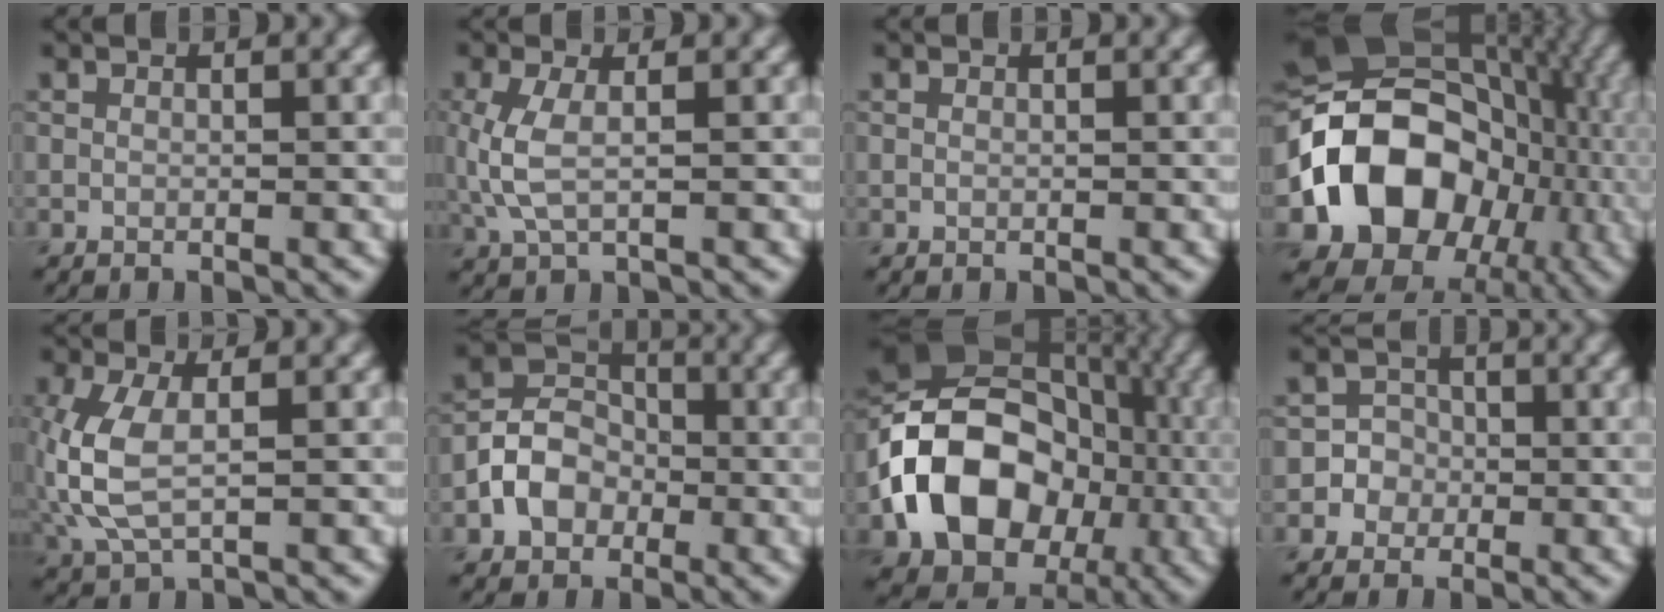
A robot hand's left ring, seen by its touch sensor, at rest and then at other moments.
{"total": 3.6, "force": [0.2, 1.5, 3.2], "torque": [-0.088, 0.000, 0.003]}
{"total": 0.0}
{"total": 15.6, "force": [-3.1, 12.5, 8.9], "torque": [-0.135, -0.002, -0.065]}
{"total": 5.4, "force": [-0.1, 2.7, 4.7], "torque": [-0.132, -0.002, 0.001]}
{"total": 4.6, "force": [-1.7, 3.6, 2.4], "torque": [-0.039, 0.007, -0.038]}
{"total": 14.3, "force": [-3.6, 10.8, 8.7], "torque": [-0.155, 0.007, -0.080]}
{"total": 3.4, "force": [-1.1, 3.2, 0.3], "torque": [0.028, 0.011, -0.033]}